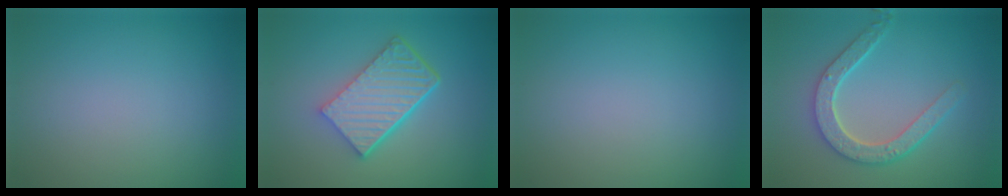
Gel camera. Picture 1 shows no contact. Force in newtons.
{"total": 6.6, "press": 4.5, "slide": 4.9}
{"total": 0.0}
{"total": 4.7, "press": 3.8, "slide": 2.7}